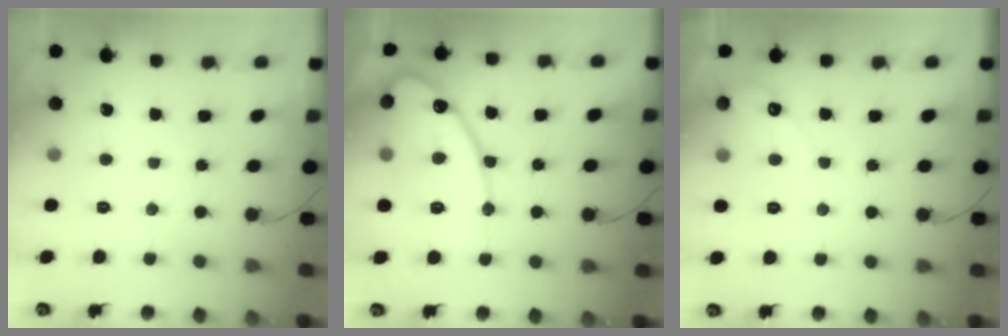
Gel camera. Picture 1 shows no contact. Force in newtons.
{"total": 17.7, "press": 17.6, "slide": 1.4}
{"total": 2.8, "press": 2.8, "slide": 0.2}